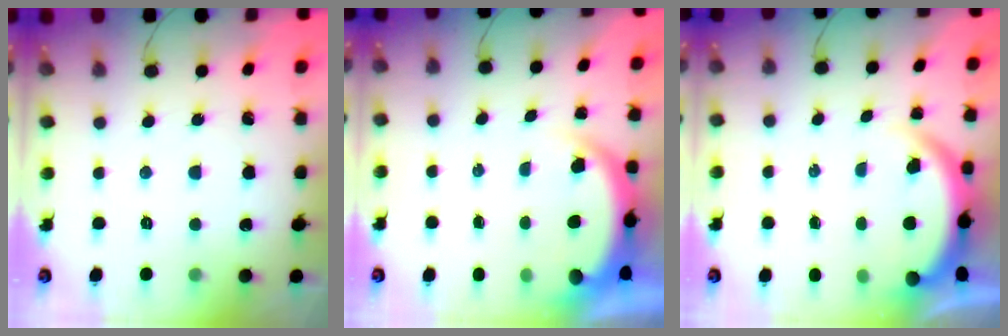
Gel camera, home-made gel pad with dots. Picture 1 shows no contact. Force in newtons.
{"total": 4.4, "press": 4.3, "slide": 0.8}
{"total": 4.2, "press": 4.0, "slide": 1.3}